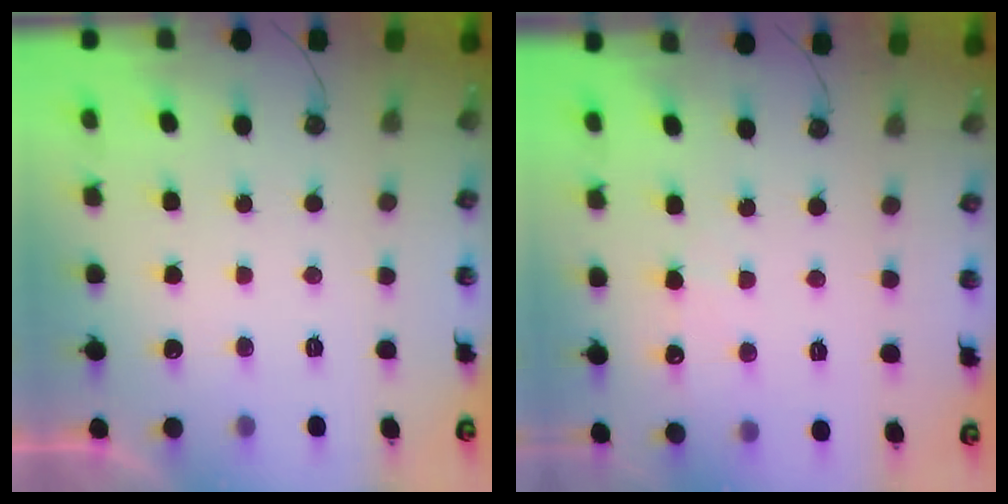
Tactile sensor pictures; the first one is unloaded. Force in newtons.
{"total": 4.2, "press": 4.2, "slide": 0.7}